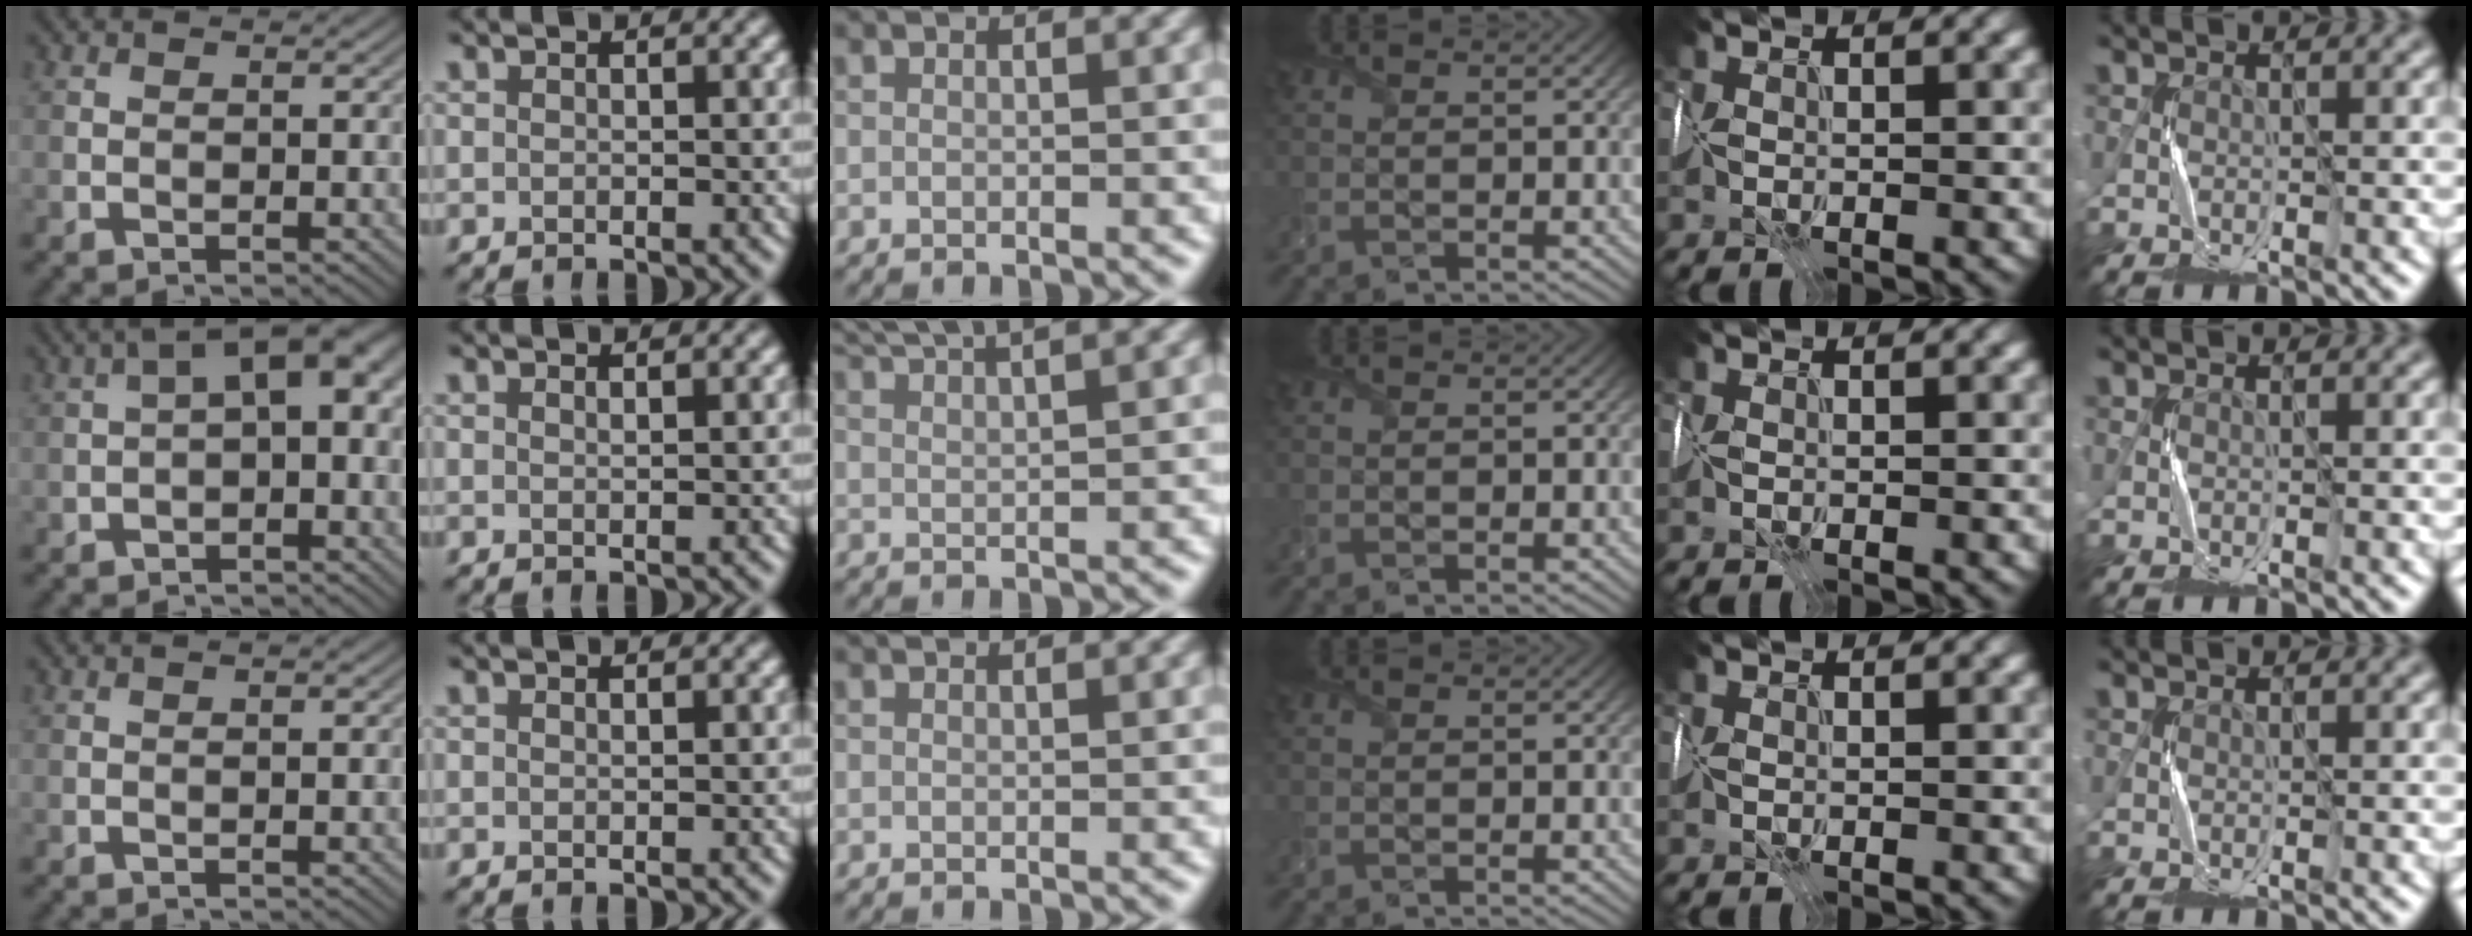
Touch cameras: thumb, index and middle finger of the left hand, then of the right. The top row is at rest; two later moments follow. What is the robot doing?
{"motion": "wrap", "object": "receipt paper"}